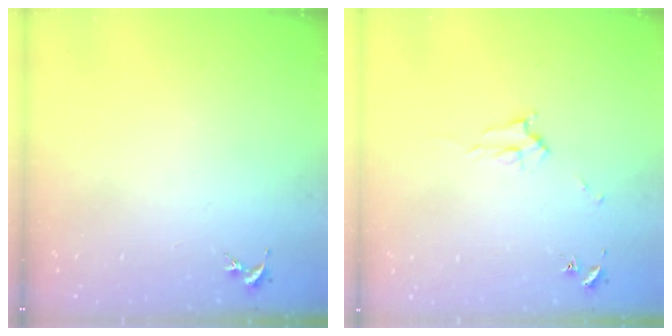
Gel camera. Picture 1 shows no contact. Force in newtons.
{"total": 2.3, "press": 2.3, "slide": 0.3}